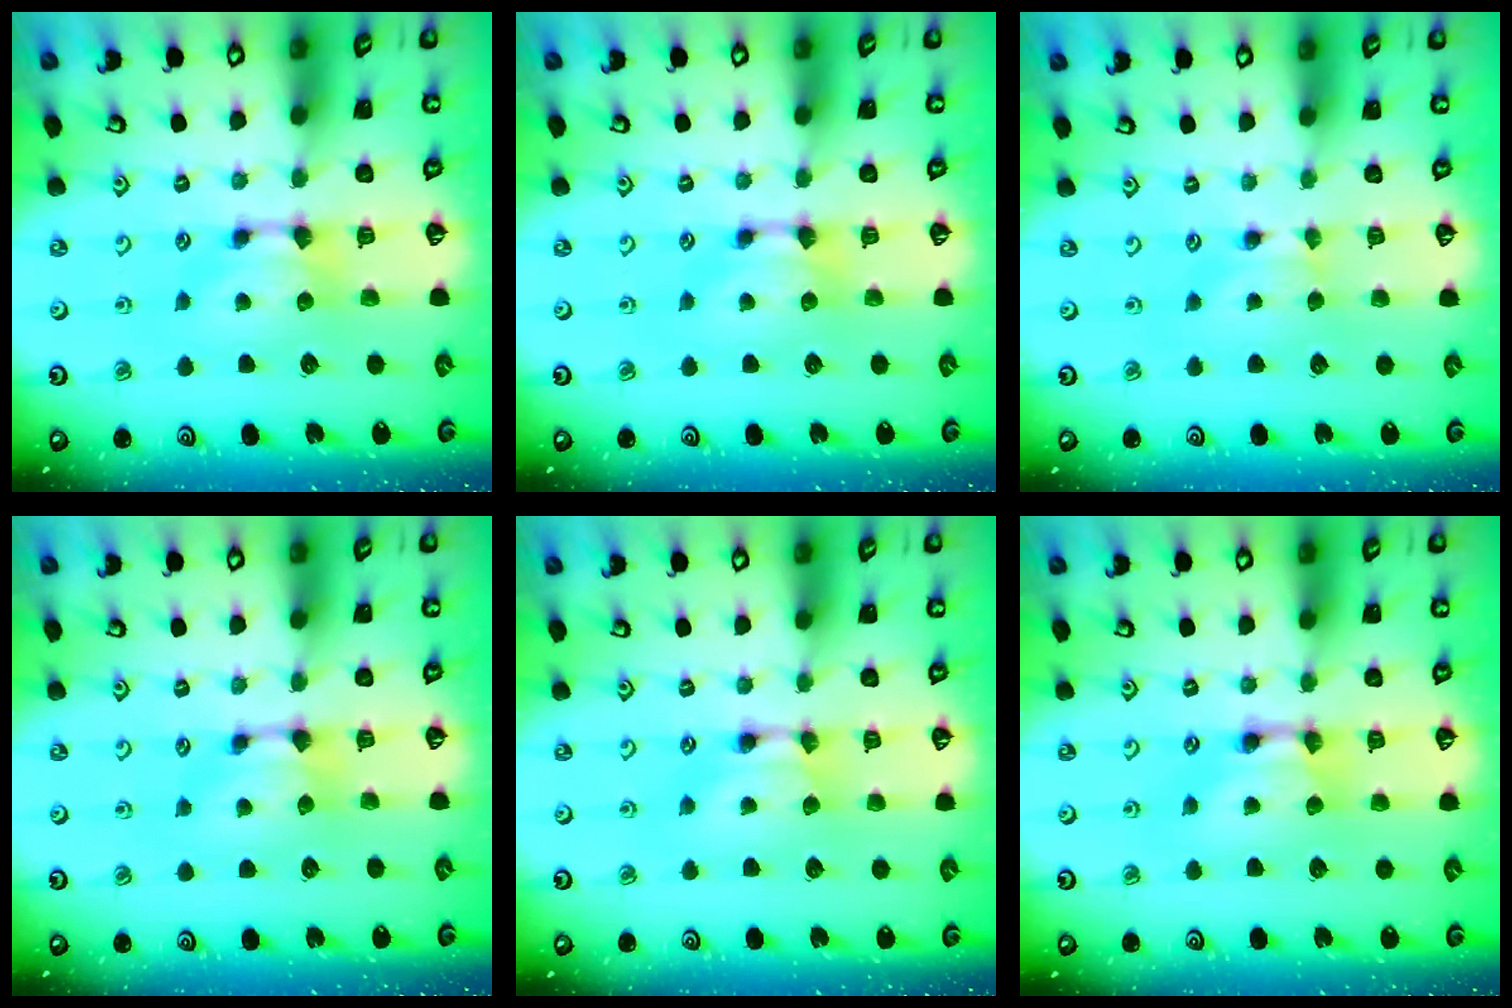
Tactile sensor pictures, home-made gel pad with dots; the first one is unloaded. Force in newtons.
{"total": 0.0}
{"total": 0.0}
{"total": 1.1, "press": 0.4, "slide": 1.1}
{"total": 1.7, "press": 1.7, "slide": 0.2}
{"total": 2.1, "press": 2.1, "slide": 0.1}